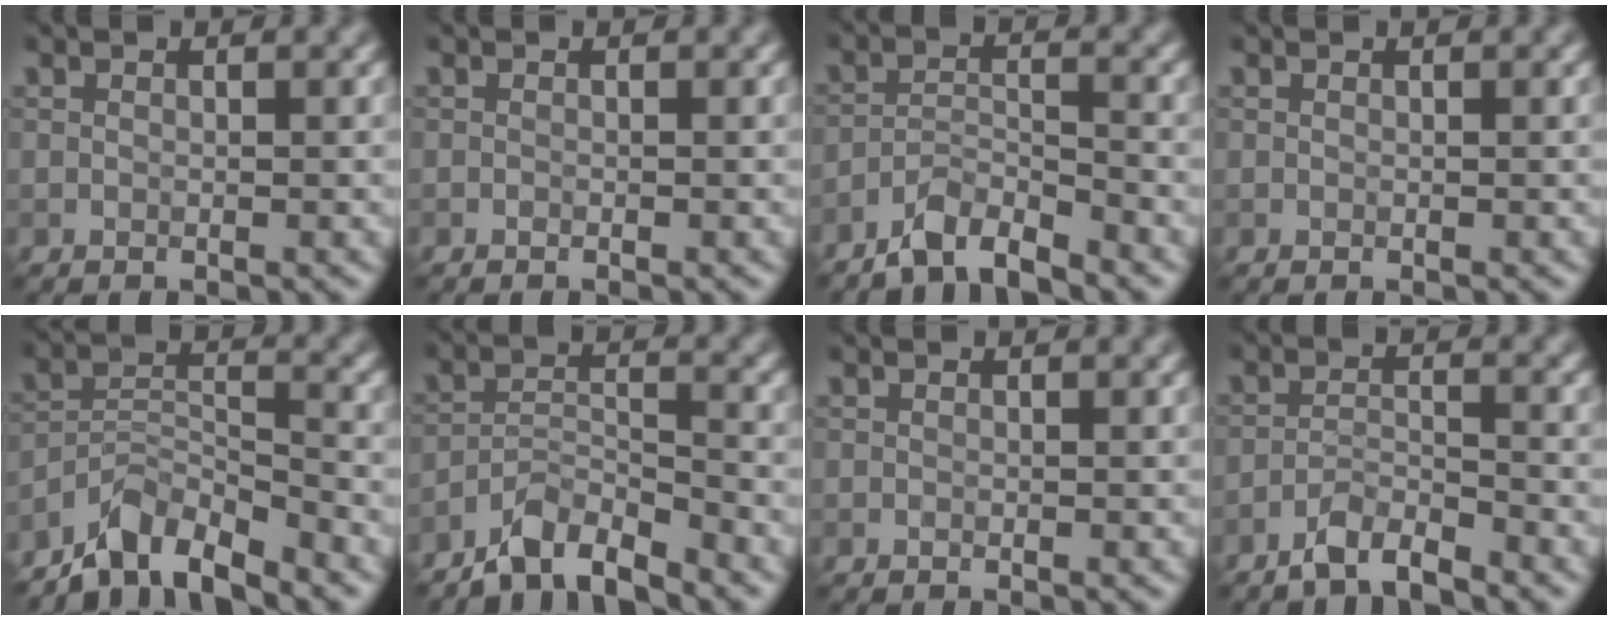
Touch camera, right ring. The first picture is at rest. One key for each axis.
{"total": 0.0}
{"total": 3.8, "fx": -3.3, "fy": 0.6, "fz": 1.6, "tx": -0.027, "ty": 0.003, "tz": -0.071}
{"total": 0.0}
{"total": 5.4, "fx": -4.8, "fy": 1.4, "fz": 2.1, "tx": -0.027, "ty": -0.002, "tz": -0.097}
{"total": 4.3, "fx": -3.9, "fy": 0.9, "fz": 1.8, "tx": -0.028, "ty": 0.002, "tz": -0.078}
{"total": 0.0}
{"total": 3.0, "fx": -2.6, "fy": 0.5, "fz": 1.4, "tx": -0.026, "ty": 0.003, "tz": -0.057}